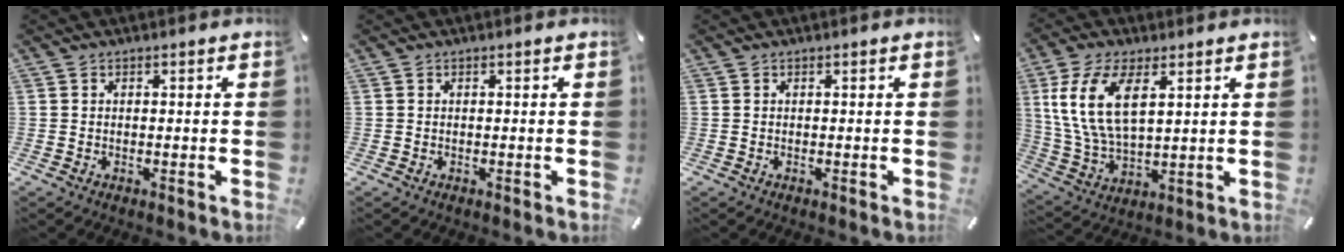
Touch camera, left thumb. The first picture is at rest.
{"total": 0.0}
{"total": 0.0}
{"total": 13.1, "force": [4.8, 6.9, 10.1], "torque": [-0.241, -0.002, 0.083]}